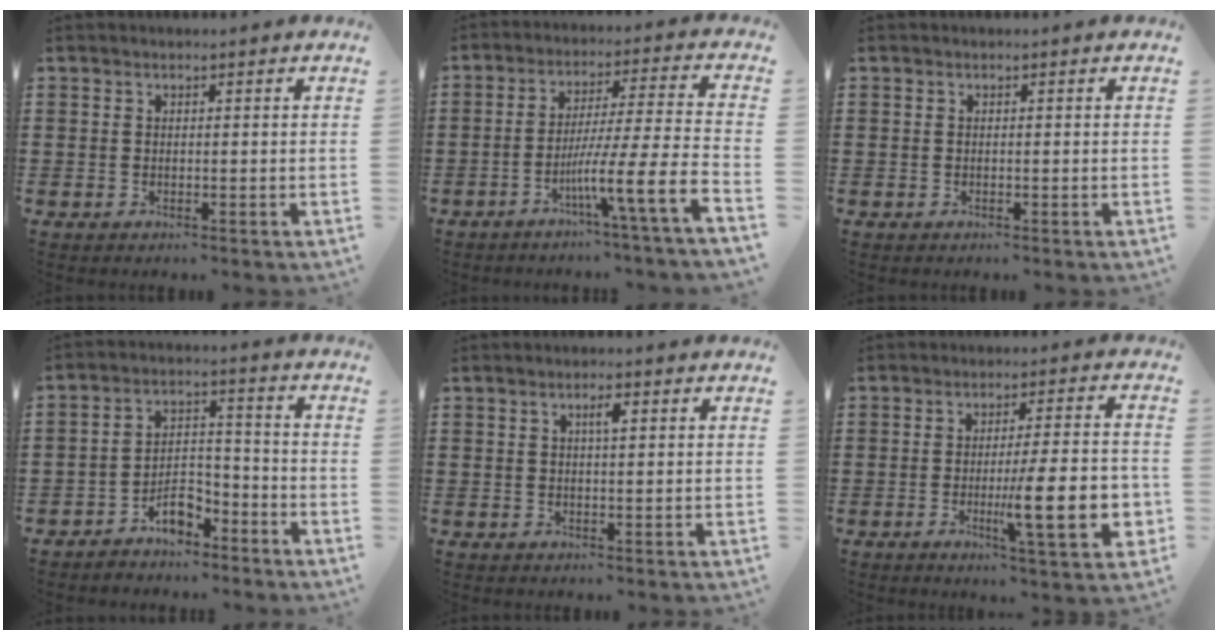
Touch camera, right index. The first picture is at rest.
{"total": 10.1, "force": [-5.5, -0.3, 8.5], "torque": [-0.144, -0.014, -0.106]}
{"total": 0.0}
{"total": 5.7, "force": [-4.4, 2.6, 2.6], "torque": [-0.042, 0.020, -0.081]}
{"total": 2.1, "force": [0.7, 0.5, 1.9], "torque": [-0.037, 0.007, 0.009]}
{"total": 13.5, "force": [-3.1, 2.4, 12.9], "torque": [-0.196, -0.018, -0.053]}